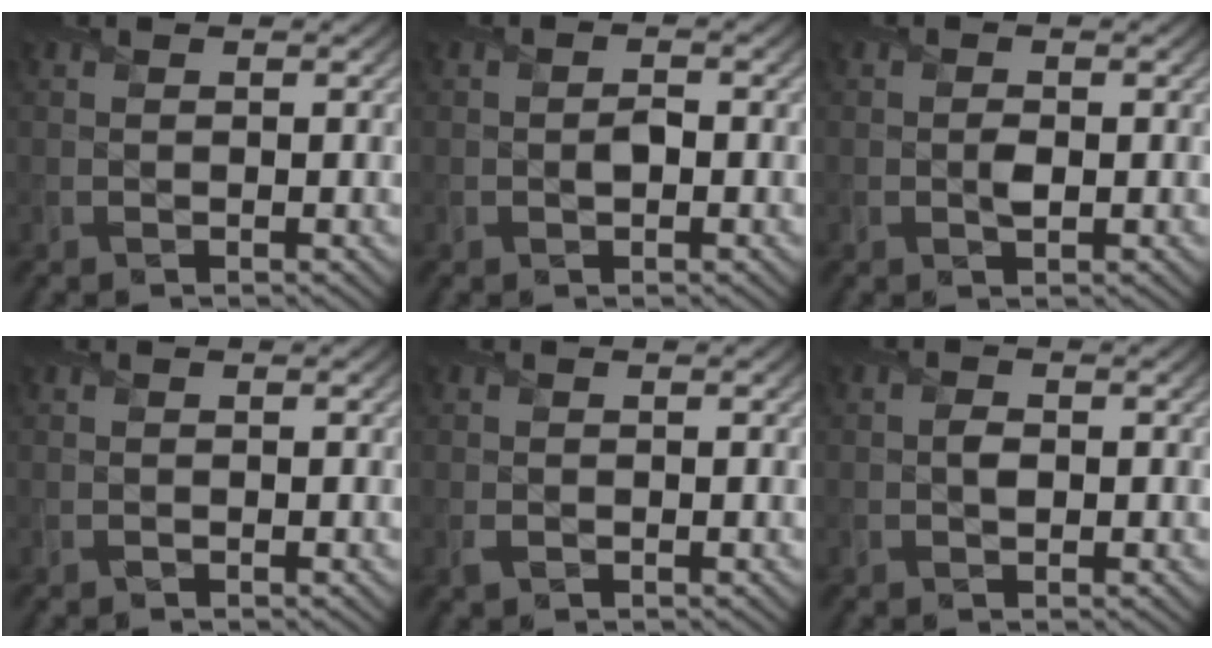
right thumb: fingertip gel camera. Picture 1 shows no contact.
{"total": 1.3, "force": [-0.3, 0.9, 0.9], "torque": [-0.012, 0.000, -0.007]}
{"total": 1.2, "force": [-0.1, 0.7, 1.0], "torque": [-0.018, -0.002, -0.003]}
{"total": 0.0}
{"total": 0.8, "force": [-0.2, 0.6, 0.4], "torque": [-0.011, -0.006, -0.002]}
{"total": 1.2, "force": [-0.1, 0.8, 0.8], "torque": [-0.014, -0.001, -0.004]}